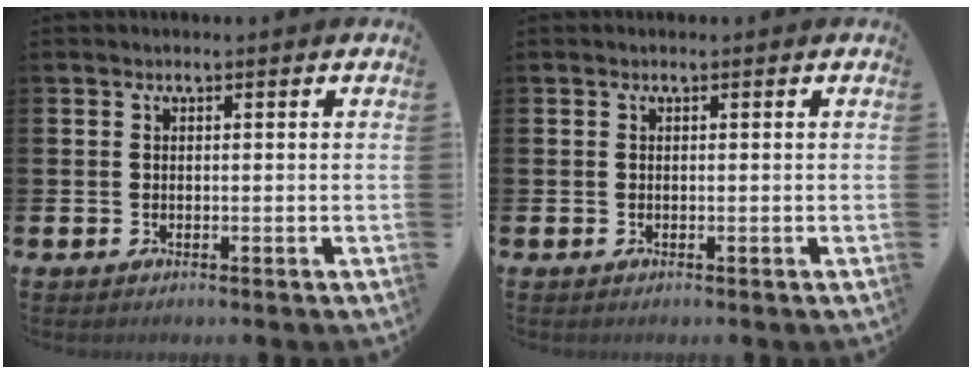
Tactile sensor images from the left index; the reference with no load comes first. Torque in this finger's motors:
{"motor_torque": [0.00, 0.00, 0.00, 0.00]}